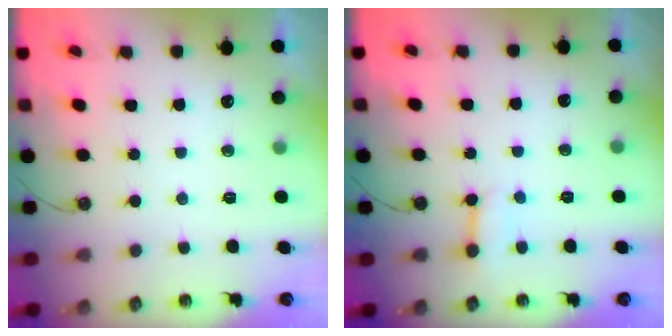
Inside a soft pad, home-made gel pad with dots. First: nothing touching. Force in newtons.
{"total": 3.0, "press": 3.0, "slide": 0.3}